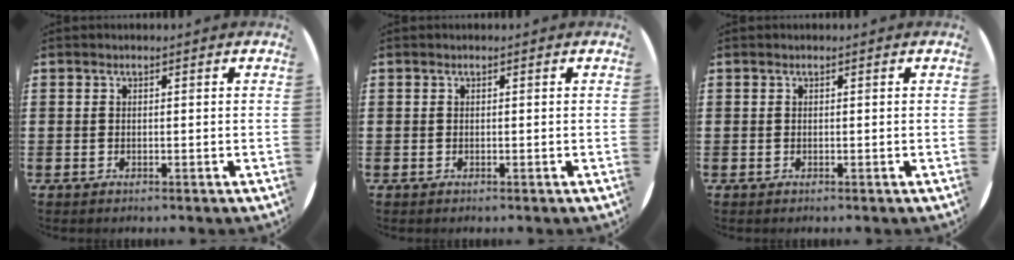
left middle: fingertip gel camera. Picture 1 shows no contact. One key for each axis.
{"total": 0.0}
{"total": 0.0}